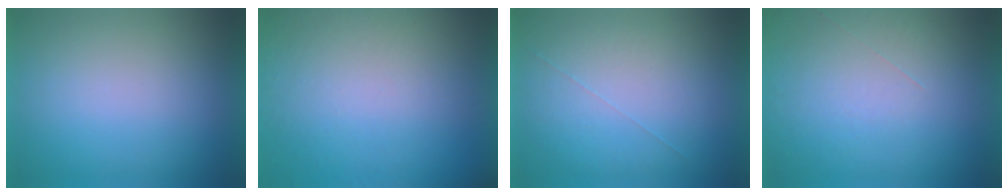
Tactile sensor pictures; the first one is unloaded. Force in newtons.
{"total": 5.0}
{"total": 1.0}
{"total": 1.1}